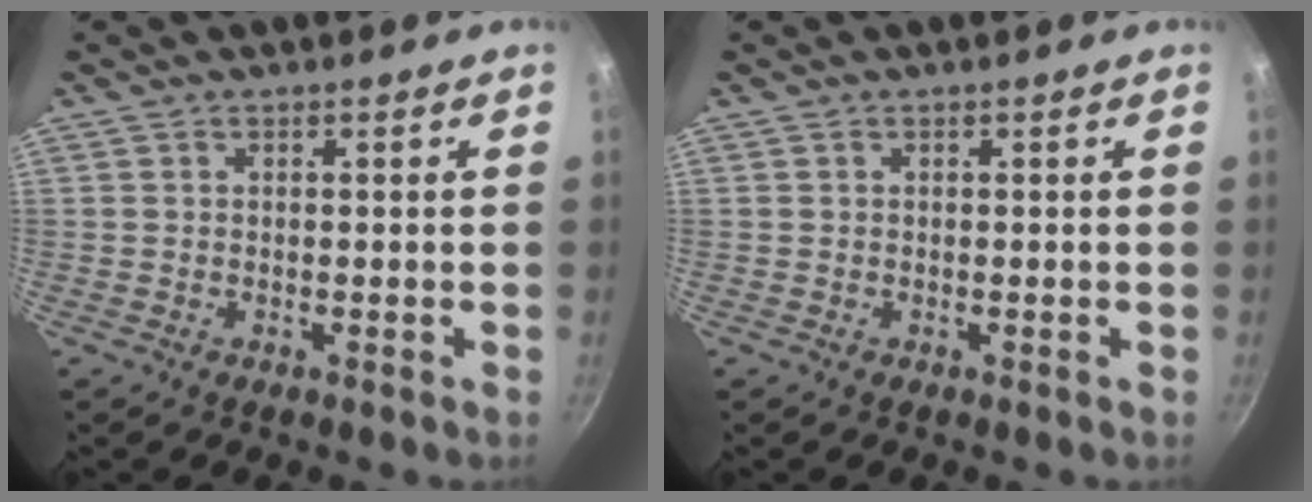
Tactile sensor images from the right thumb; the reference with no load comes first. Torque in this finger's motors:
{"motor_torque": [-0.01, 0.01, 0.06, 0.00, 0.00]}